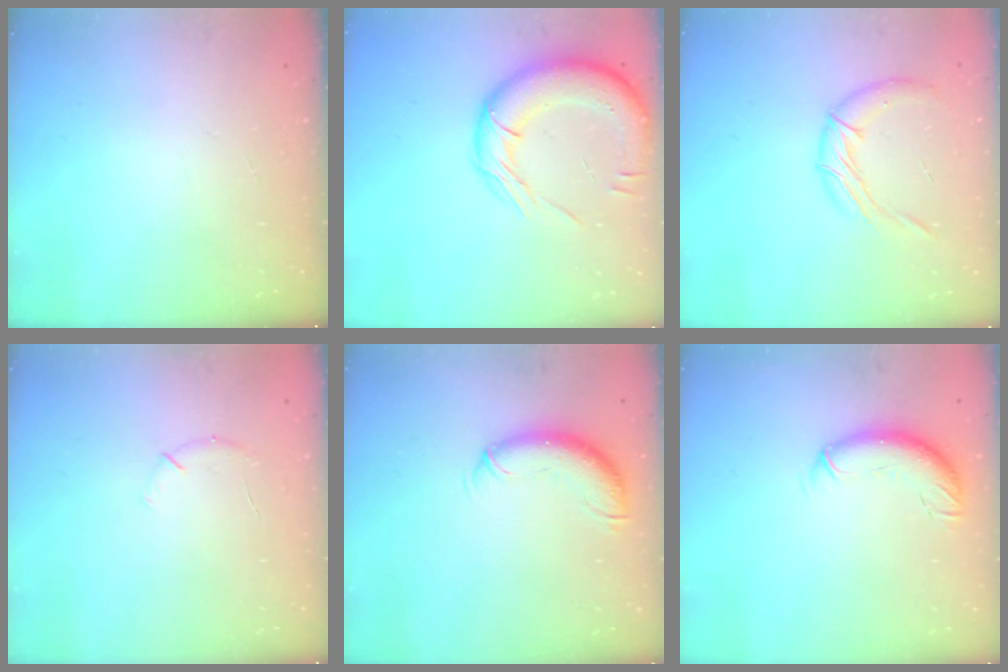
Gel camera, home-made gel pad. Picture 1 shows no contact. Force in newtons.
{"total": 16.5, "press": 16.1, "slide": 3.4}
{"total": 10.8, "press": 10.7, "slide": 1.2}
{"total": 5.7, "press": 5.5, "slide": 1.3}
{"total": 10.9, "press": 10.7, "slide": 2.1}
{"total": 9.2, "press": 9.1, "slide": 1.8}